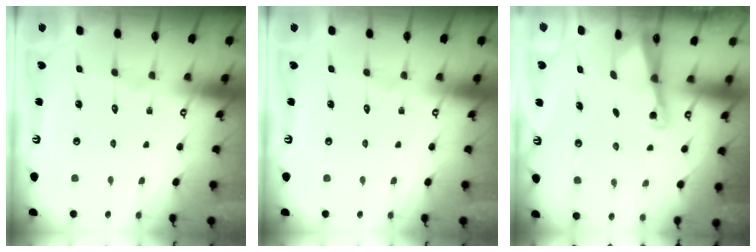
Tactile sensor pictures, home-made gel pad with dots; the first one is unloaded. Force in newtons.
{"total": 0.0}
{"total": 2.1, "press": 2.1, "slide": 0.3}